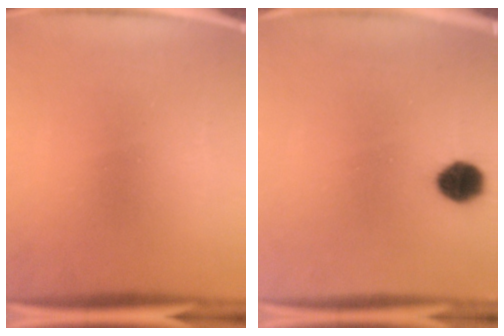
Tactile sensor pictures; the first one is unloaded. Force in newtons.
{"total": 5.6}